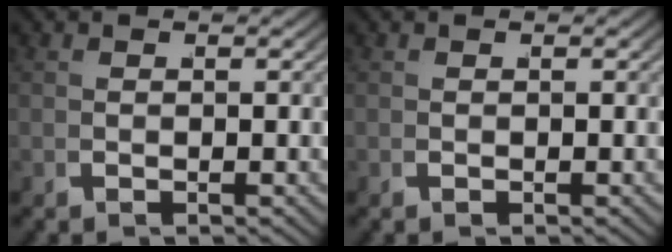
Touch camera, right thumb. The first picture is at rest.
{"total": 0.0}